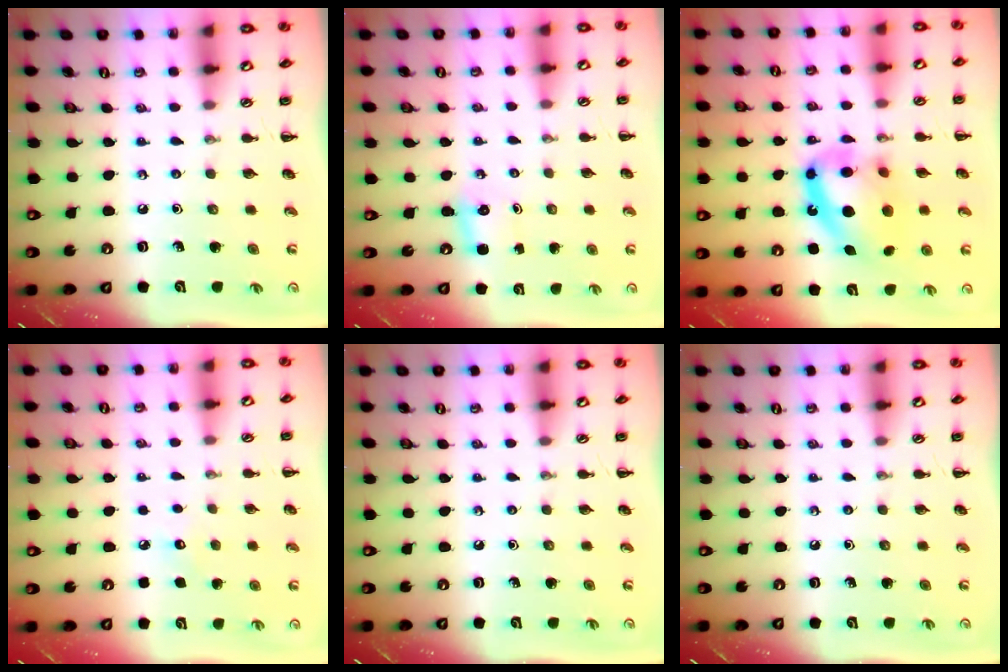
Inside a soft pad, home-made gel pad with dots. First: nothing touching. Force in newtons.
{"total": 2.5, "press": 2.4, "slide": 0.8}
{"total": 15.6, "press": 15.1, "slide": 4.2}
{"total": 4.8, "press": 4.6, "slide": 1.2}
{"total": 0.0}
{"total": 0.0}